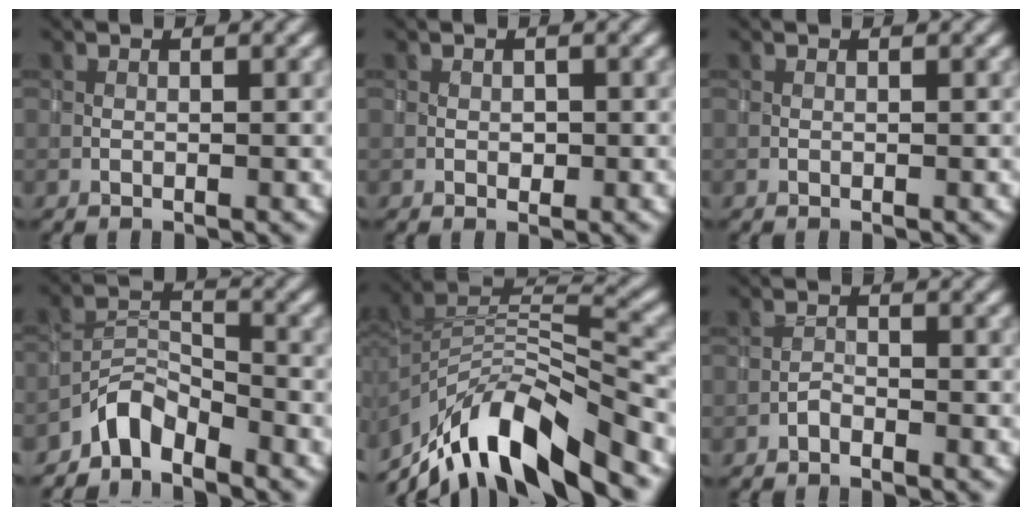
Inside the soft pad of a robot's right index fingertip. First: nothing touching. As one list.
[{"total": 0.6, "force": [0.0, 0.5, 0.3], "torque": [-0.003, -0.001, -0.001]}, {"total": 0.0}, {"total": 3.8, "force": [-3.2, 1.4, 1.4], "torque": [-0.021, 0.011, -0.073]}, {"total": 10.5, "force": [-6.6, 3.3, 7.4], "torque": [-0.130, 0.009, -0.121]}, {"total": 0.9, "force": [-0.8, 0.3, 0.2], "torque": [-0.003, 0.005, -0.019]}]